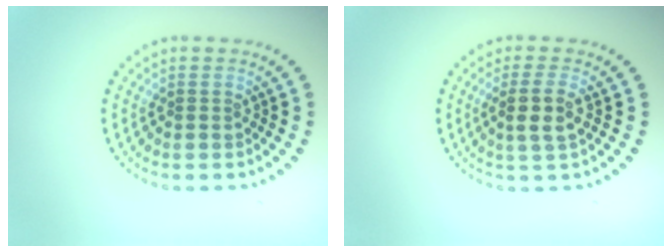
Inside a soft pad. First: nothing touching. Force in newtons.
{"total": 2.5, "press": 2.2, "slide": 1.3}